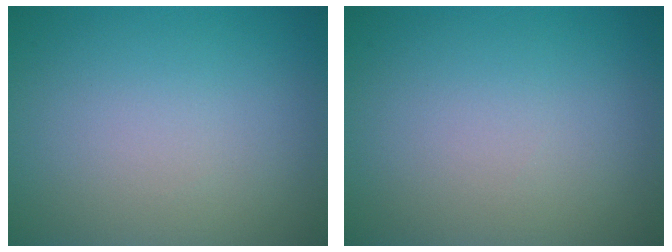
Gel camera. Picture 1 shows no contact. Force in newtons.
{"total": 0.0}